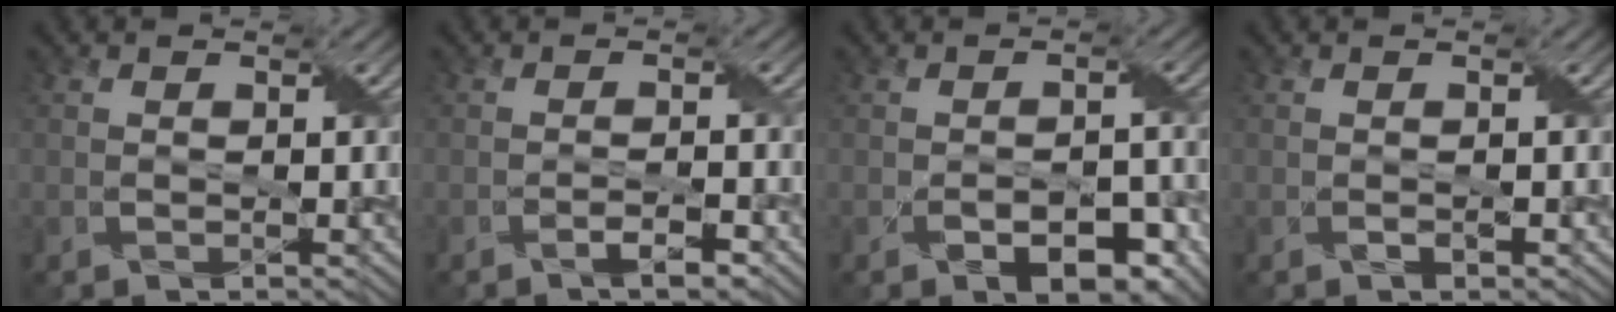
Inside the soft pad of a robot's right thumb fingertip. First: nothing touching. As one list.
[{"total": 2.1, "force": [-1.5, 0.3, 1.5], "torque": [-0.028, 0.005, -0.027]}, {"total": 5.5, "force": [-2.7, 3.1, 3.6], "torque": [-0.050, -0.011, -0.034]}, {"total": 0.8, "force": [-0.4, 0.5, 0.6], "torque": [-0.010, 0.000, -0.005]}]